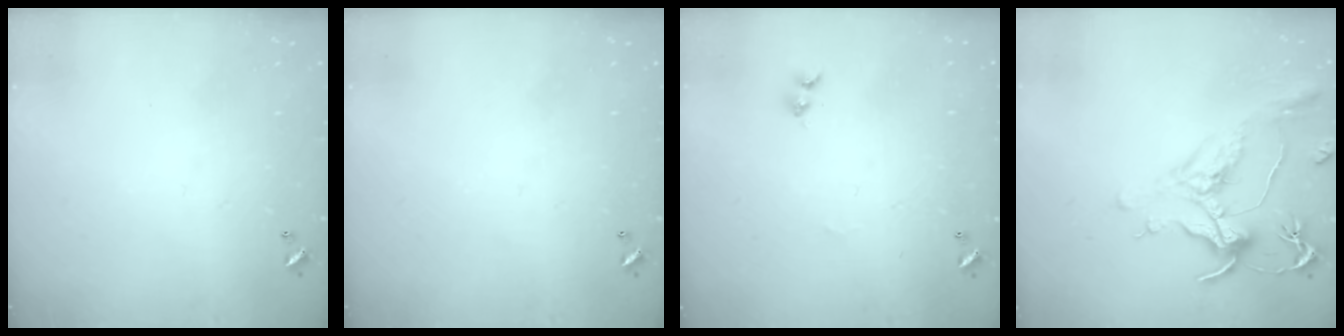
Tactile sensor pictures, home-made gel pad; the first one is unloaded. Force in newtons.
{"total": 0.0}
{"total": 1.1, "press": 0.9, "slide": 0.5}
{"total": 1.3, "press": 1.1, "slide": 0.7}